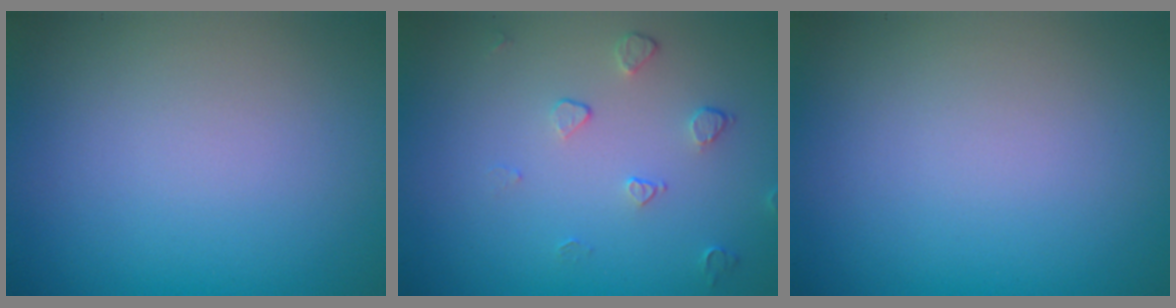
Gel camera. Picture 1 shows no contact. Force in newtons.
{"total": 1.5, "press": 0.9, "slide": 1.1}
{"total": 0.0}